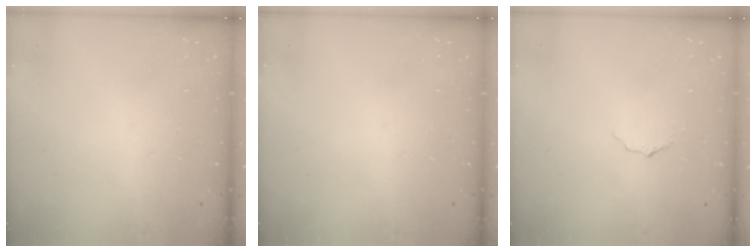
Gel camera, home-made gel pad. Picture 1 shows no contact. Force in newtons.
{"total": 0.0}
{"total": 3.9, "press": 3.9, "slide": 0.4}